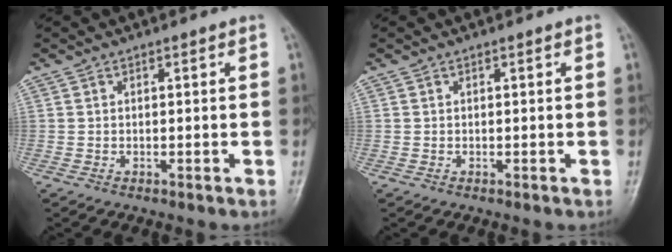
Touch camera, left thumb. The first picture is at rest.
{"total": 0.0}